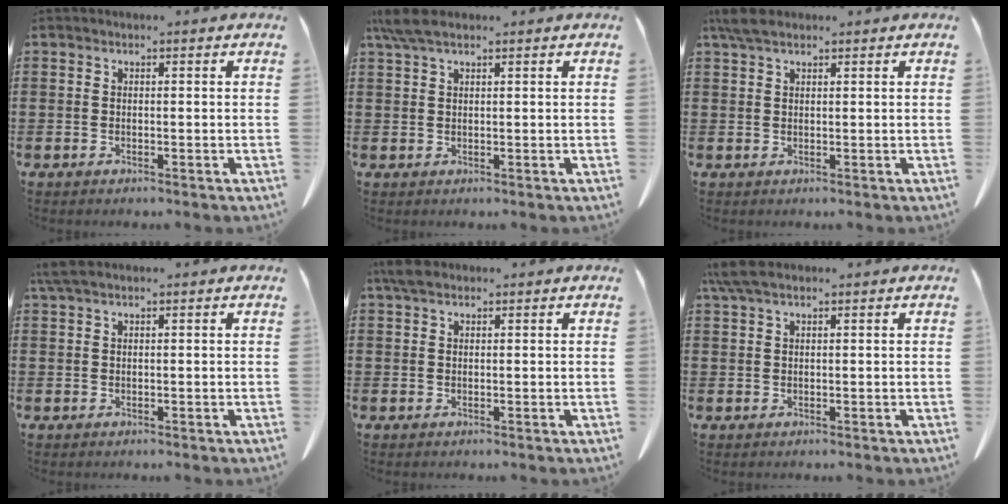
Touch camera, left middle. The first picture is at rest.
{"total": 3.9, "force": [2.5, 1.0, 2.8], "torque": [-0.069, 0.001, 0.045]}
{"total": 3.0, "force": [2.1, 0.9, 1.9], "torque": [-0.044, 0.004, 0.040]}
{"total": 1.8, "force": [1.1, 0.3, 1.4], "torque": [-0.031, 0.000, 0.022]}
{"total": 2.4, "force": [1.6, 1.0, 1.5], "torque": [-0.036, 0.005, 0.030]}
{"total": 3.5, "force": [2.2, 0.9, 2.5], "torque": [-0.055, 0.004, 0.041]}